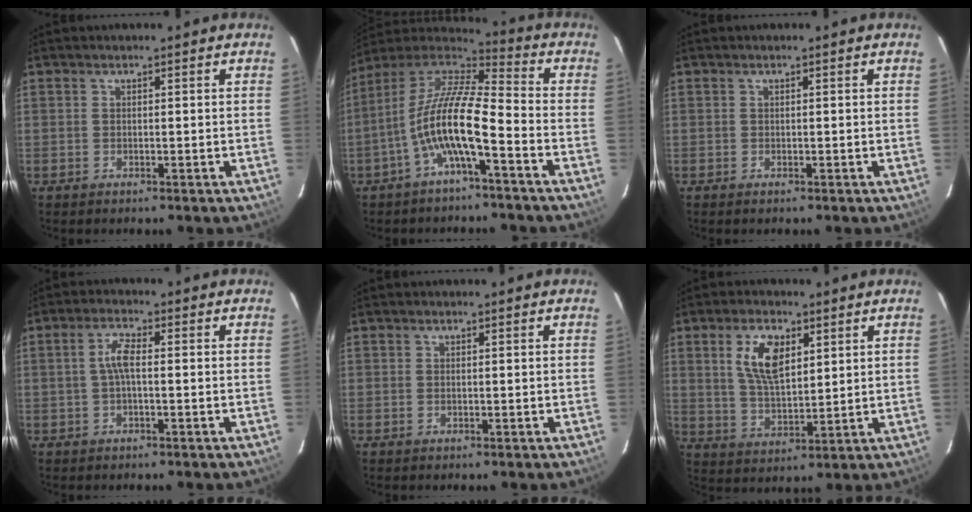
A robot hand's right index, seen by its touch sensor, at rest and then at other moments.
{"total": 13.4, "force": [-5.2, 2.7, 12.1], "torque": [-0.231, 0.001, -0.102]}
{"total": 0.0}
{"total": 3.5, "force": [-0.1, 1.0, 3.4], "torque": [-0.069, 0.008, -0.002]}
{"total": 0.0}
{"total": 9.1, "force": [3.6, 4.4, 7.1], "torque": [-0.137, 0.007, 0.074]}